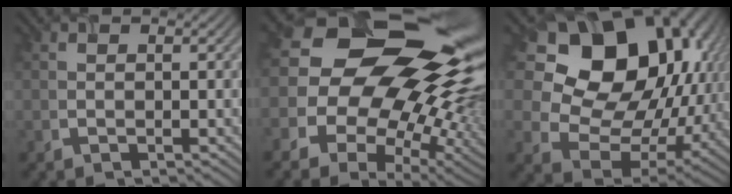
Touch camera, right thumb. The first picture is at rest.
{"total": 18.6, "force": [4.1, 12.3, 13.3], "torque": [-0.230, 0.021, 0.075]}
{"total": 19.3, "force": [6.0, 15.3, 10.1], "torque": [-0.216, 0.005, 0.152]}